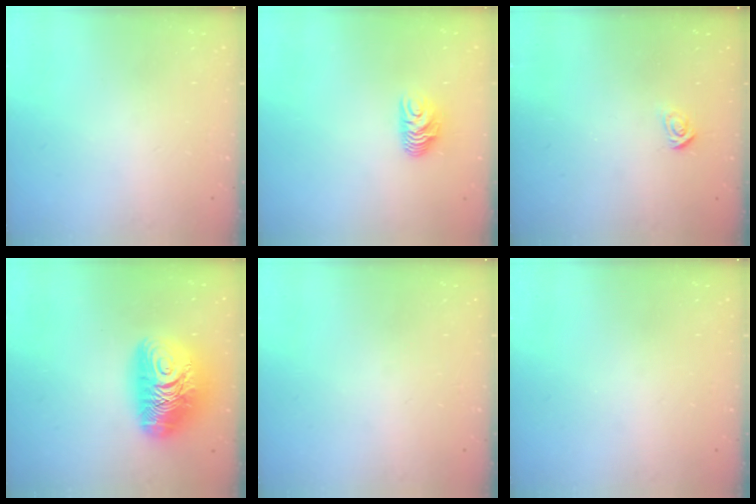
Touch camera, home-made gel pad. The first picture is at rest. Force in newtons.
{"total": 7.5, "press": 7.5, "slide": 0.5}
{"total": 3.0, "press": 2.9, "slide": 0.4}
{"total": 18.0, "press": 17.9, "slide": 1.4}
{"total": 0.0}
{"total": 0.0}